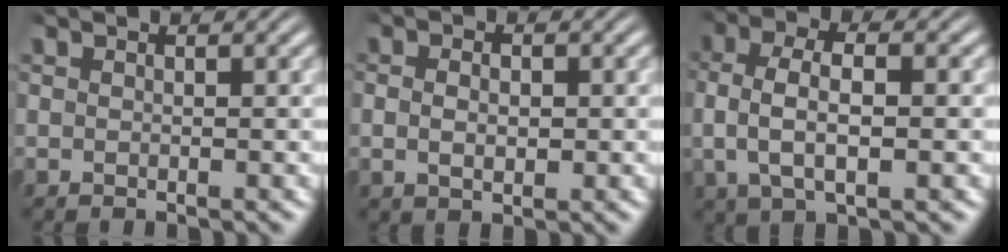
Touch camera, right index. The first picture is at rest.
{"total": 2.1, "force": [-0.1, 1.2, 1.6], "torque": [-0.031, -0.008, 0.004]}
{"total": 5.8, "force": [0.6, 3.3, 4.8], "torque": [-0.096, 0.002, 0.009]}